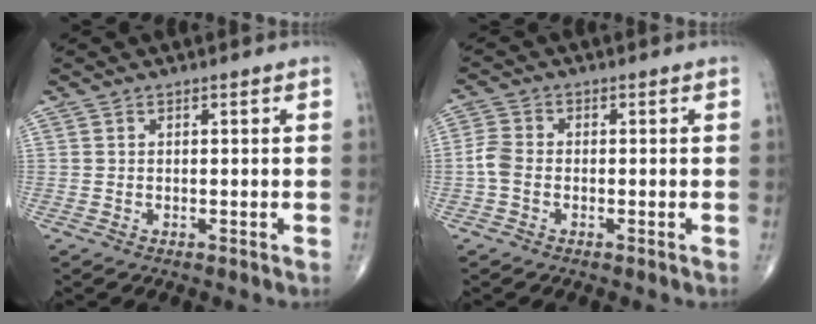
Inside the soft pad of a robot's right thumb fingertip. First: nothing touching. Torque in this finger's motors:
{"motor_torque": [-0.34, 0.40, 0.33, -0.18, 0.12]}